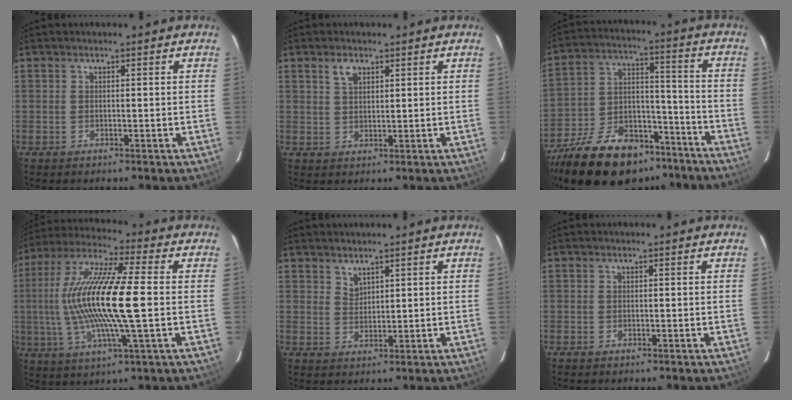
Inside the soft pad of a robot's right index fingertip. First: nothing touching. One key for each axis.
{"total": 2.9, "fx": 1.7, "fy": 1.6, "fz": 1.8, "tx": -0.031, "ty": 0.006, "tz": 0.032}
{"total": 26.3, "fx": -19.0, "fy": 12.7, "fz": 13.0, "tx": -0.270, "ty": 0.014, "tz": -0.288}
{"total": 18.9, "fx": -0.3, "fy": 2.2, "fz": 18.7, "tx": -0.358, "ty": 0.000, "tz": -0.010}
{"total": 2.3, "fx": 2.0, "fy": 0.9, "fz": 0.5, "tx": -0.005, "ty": 0.003, "tz": 0.038}
{"total": 0.0}